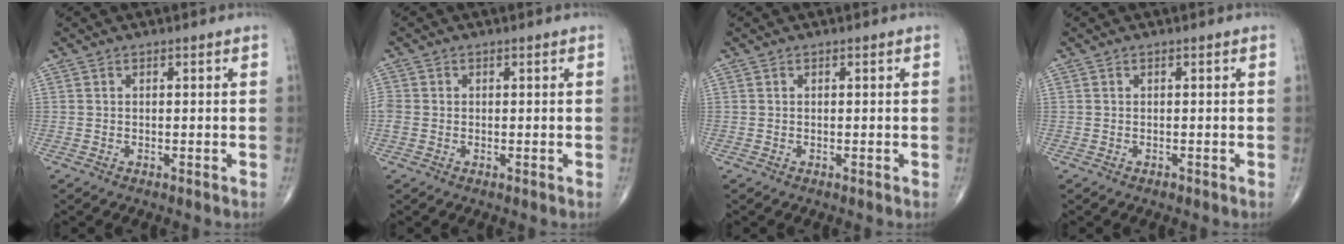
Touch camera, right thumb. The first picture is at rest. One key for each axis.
{"total": 2.0, "fx": -0.1, "fy": 1.7, "fz": 1.1, "tx": -0.029, "ty": 0.004, "tz": -0.002}
{"total": 0.0}
{"total": 0.0}